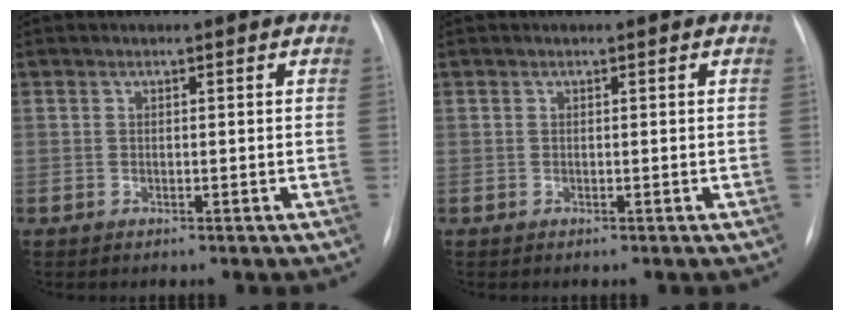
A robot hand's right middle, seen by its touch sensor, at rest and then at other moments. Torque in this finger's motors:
{"motor_torque": [0.25, -0.34, -0.01, 0.01]}